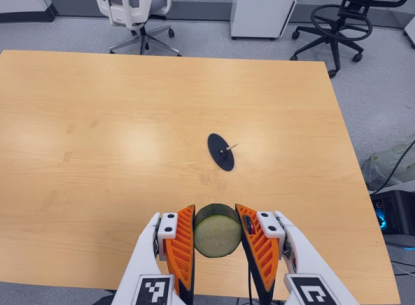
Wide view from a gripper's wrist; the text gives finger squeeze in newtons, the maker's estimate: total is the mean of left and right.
{"total": 10.8, "left": 9.5, "right": 12.2}